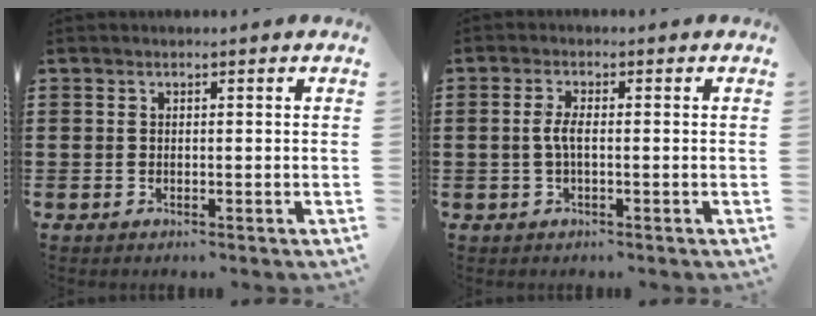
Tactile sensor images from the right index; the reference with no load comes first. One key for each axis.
{"total": 2.7, "fx": -0.4, "fy": 0.6, "fz": 2.6, "tx": -0.063, "ty": -0.004, "tz": -0.013}